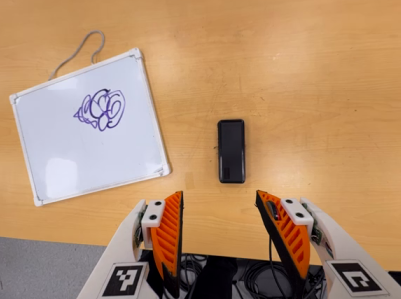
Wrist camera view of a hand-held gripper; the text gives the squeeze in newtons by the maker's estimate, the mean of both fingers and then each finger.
{"total": 0.0}